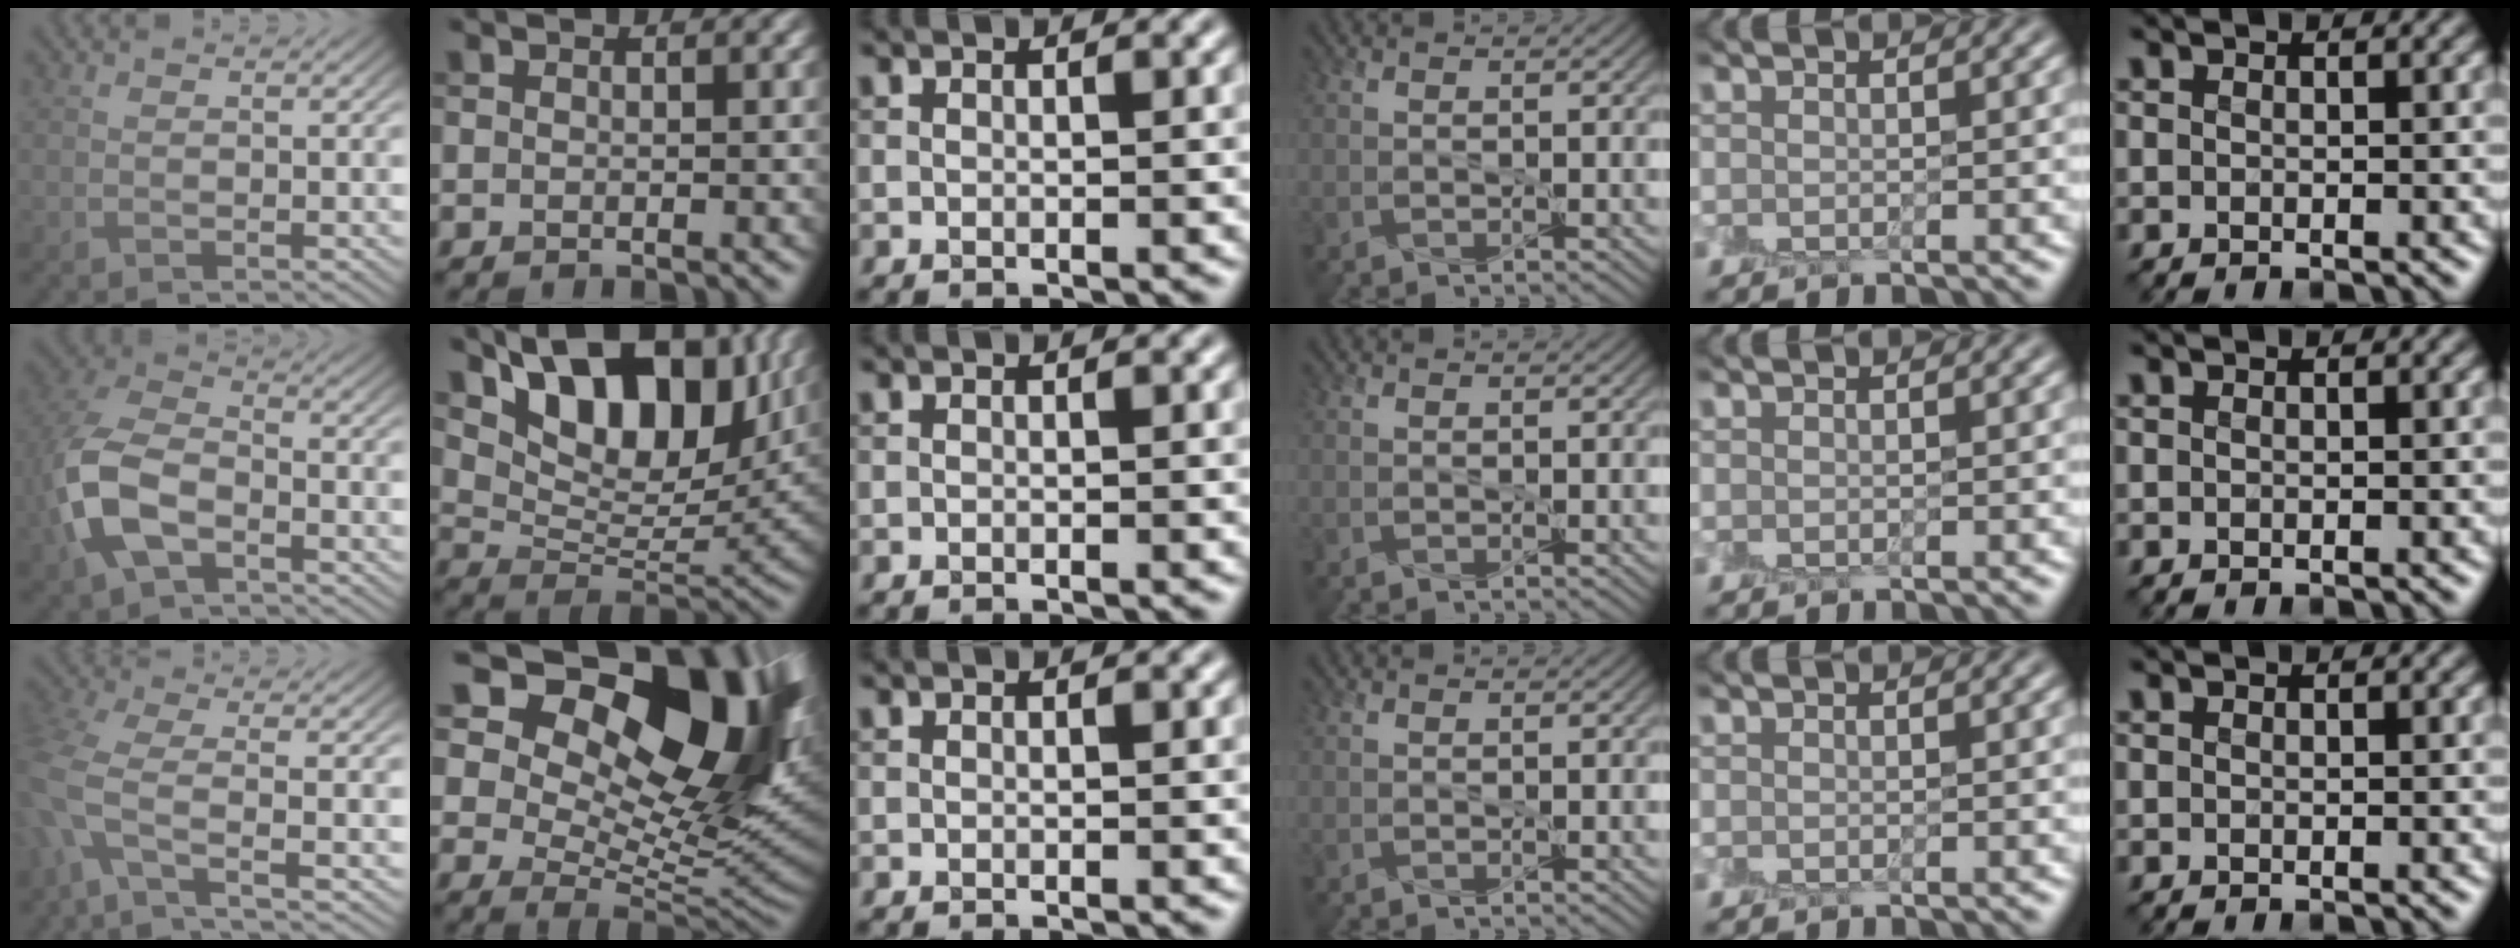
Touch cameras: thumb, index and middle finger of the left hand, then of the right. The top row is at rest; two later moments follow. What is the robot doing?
{"motion": "peel", "object": "lint roller sheet"}